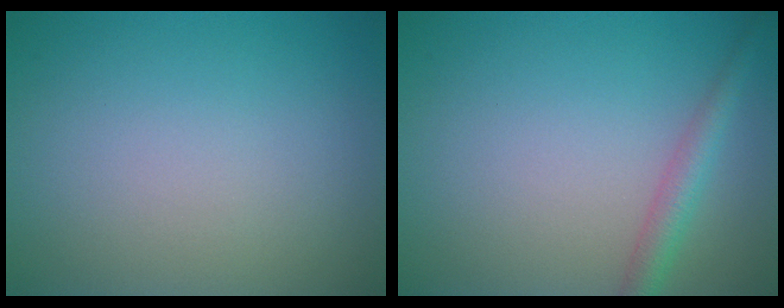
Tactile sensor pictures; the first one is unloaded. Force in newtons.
{"total": 2.4, "press": 2.4, "slide": 0.1}